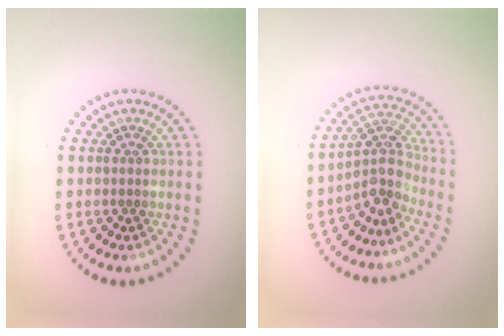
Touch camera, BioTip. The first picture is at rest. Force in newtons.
{"total": 3.7, "press": 2.7, "slide": 2.6}